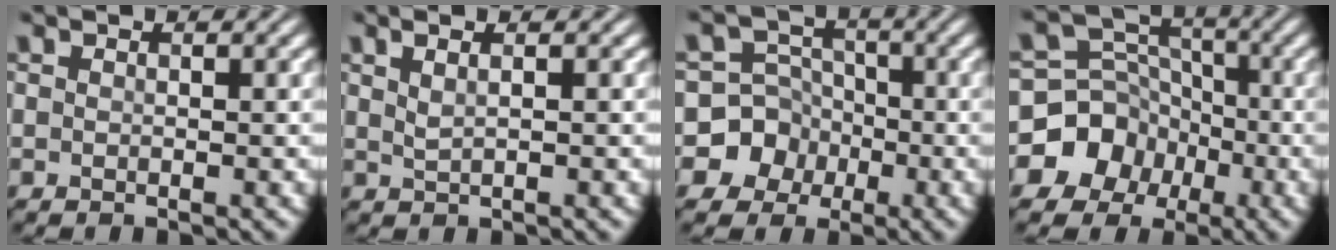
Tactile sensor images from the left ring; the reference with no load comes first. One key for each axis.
{"total": 2.7, "fx": 1.4, "fy": 1.2, "fz": 2.0, "tx": -0.023, "ty": 0.005, "tz": 0.004}
{"total": 6.5, "fx": -2.4, "fy": 6.0, "fz": 0.5, "tx": 0.012, "ty": 0.005, "tz": -0.064}
{"total": 9.6, "fx": -4.6, "fy": 8.4, "fz": 1.3, "tx": -0.011, "ty": -0.004, "tz": -0.099}